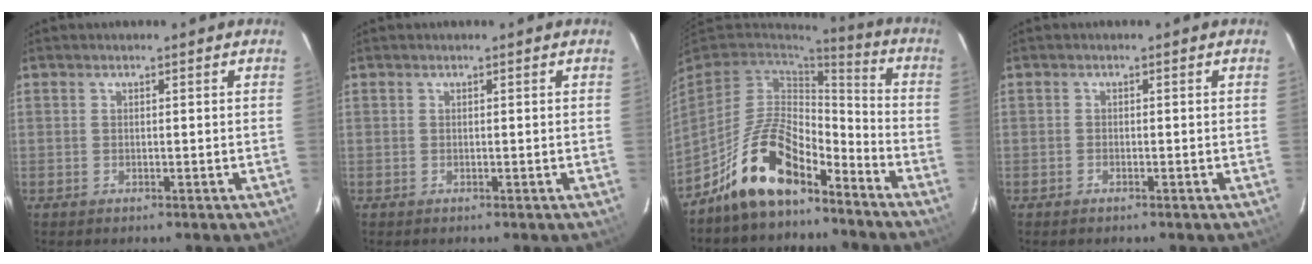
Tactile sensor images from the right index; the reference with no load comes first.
{"total": 0.0}
{"total": 15.0, "force": [-10.4, 6.2, 8.8], "torque": [-0.189, 0.014, -0.184]}
{"total": 0.6, "force": [-0.6, 0.2, 0.2], "torque": [-0.005, 0.000, -0.012]}